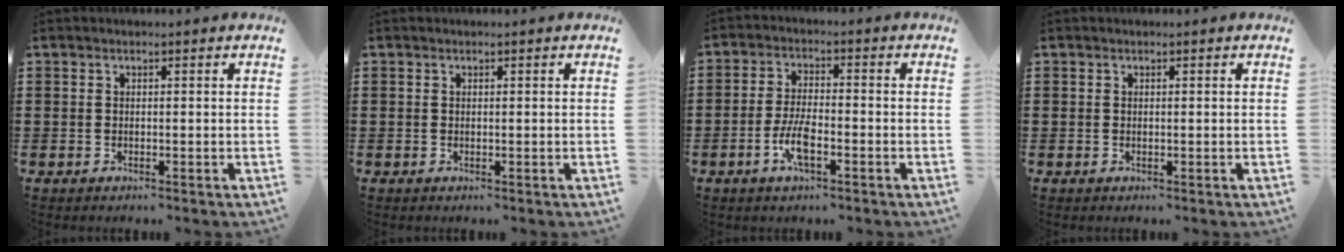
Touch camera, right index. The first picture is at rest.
{"total": 0.0}
{"total": 5.4, "force": [-2.3, 1.6, 4.6], "torque": [-0.104, -0.004, -0.047]}
{"total": 0.0}